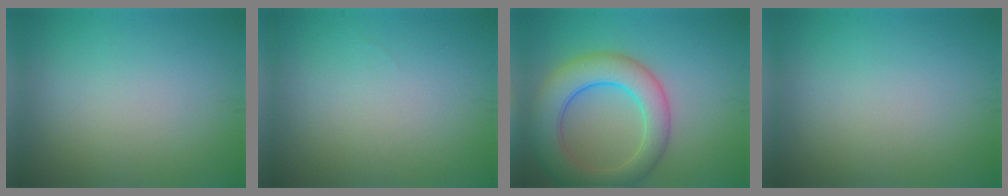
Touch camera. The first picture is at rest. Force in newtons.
{"total": 0.0}
{"total": 7.4, "press": 7.4, "slide": 0.1}
{"total": 0.0}